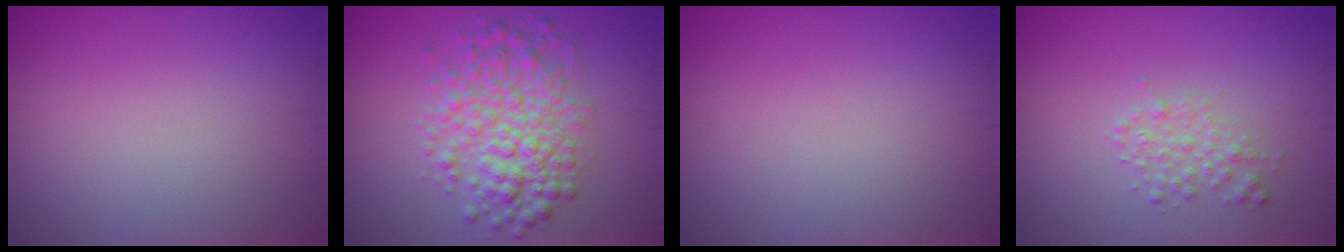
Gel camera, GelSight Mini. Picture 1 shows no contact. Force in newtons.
{"total": 5.1, "press": 5.1, "slide": 0.1}
{"total": 0.0}
{"total": 1.6, "press": 1.6, "slide": 0.1}